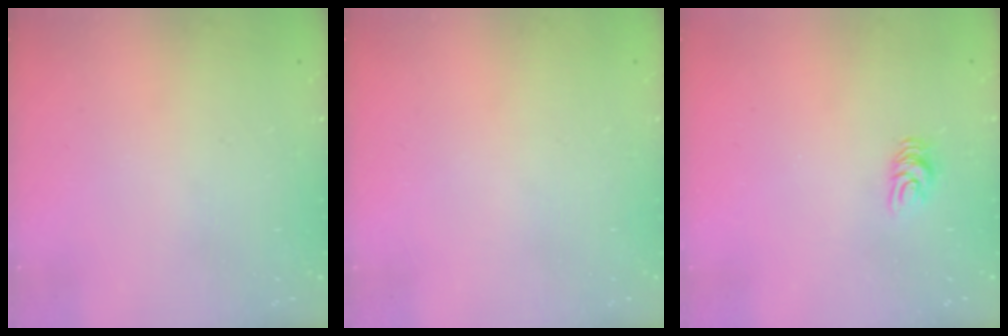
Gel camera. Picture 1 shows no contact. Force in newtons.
{"total": 0.0}
{"total": 5.3, "press": 5.3, "slide": 0.5}